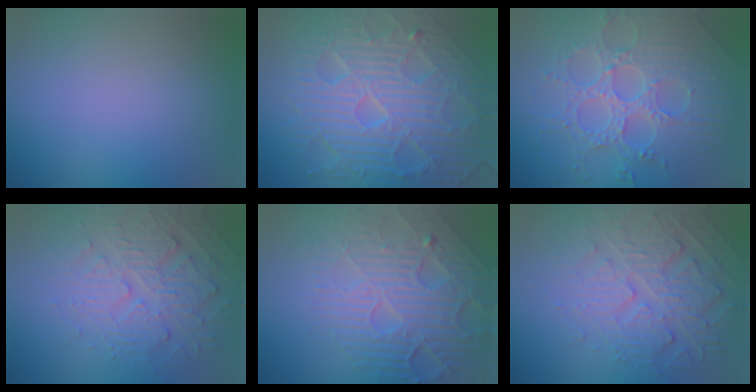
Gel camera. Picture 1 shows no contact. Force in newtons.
{"total": 11.5, "press": 7.6, "slide": 8.7}
{"total": 8.1, "press": 6.0, "slide": 5.5}
{"total": 4.3, "press": 3.8, "slide": 2.0}
{"total": 8.7, "press": 5.9, "slide": 6.4}
{"total": 5.0, "press": 4.3, "slide": 2.6}